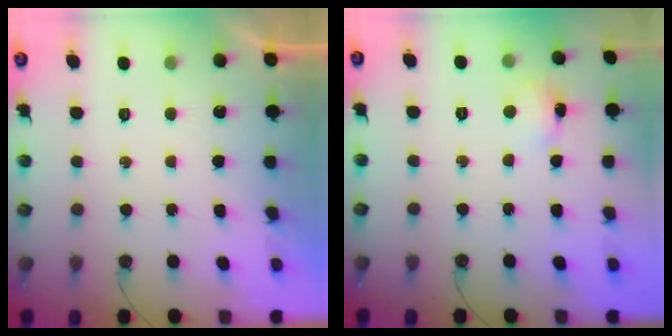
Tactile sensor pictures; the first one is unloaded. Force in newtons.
{"total": 2.8, "press": 2.8, "slide": 0.5}